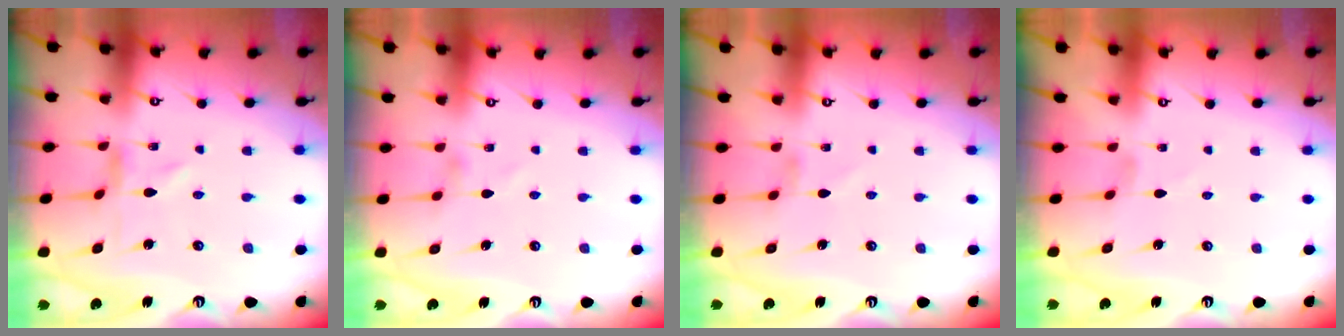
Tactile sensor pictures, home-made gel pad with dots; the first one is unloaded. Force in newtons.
{"total": 0.0}
{"total": 0.6, "press": 0.6, "slide": 0.3}
{"total": 0.0}